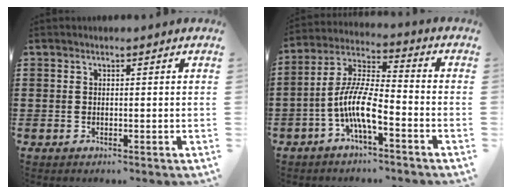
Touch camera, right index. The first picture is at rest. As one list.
[{"total": 9.5, "force": [-4.4, 2.5, 8.1], "torque": [-0.182, -0.006, -0.087]}]